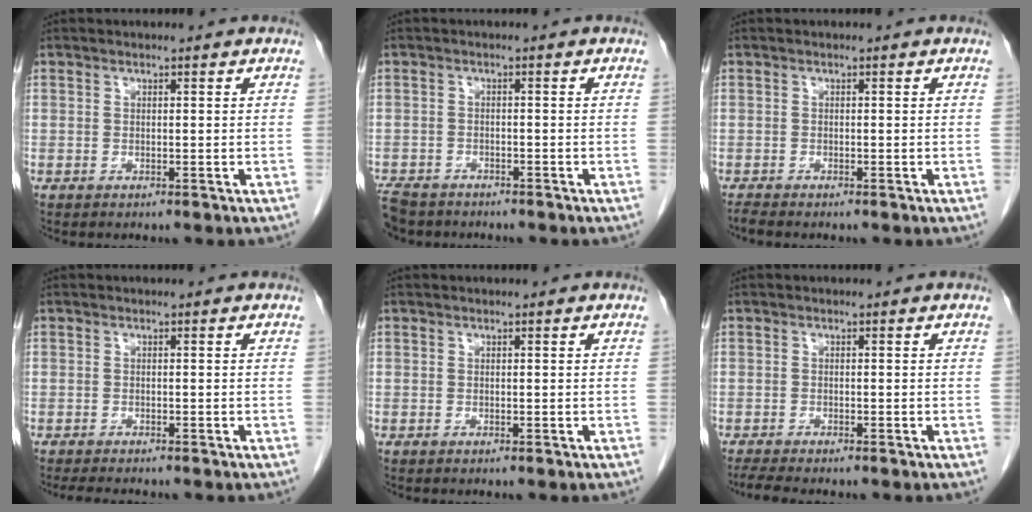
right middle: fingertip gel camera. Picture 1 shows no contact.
{"total": 6.4, "force": [-5.3, 3.0, 1.8], "torque": [-0.038, -0.011, -0.089]}
{"total": 0.9, "force": [-0.8, -0.1, 0.2], "torque": [-0.012, -0.005, -0.018]}
{"total": 3.1, "force": [-2.8, 0.4, 1.4], "torque": [-0.020, -0.008, -0.042]}
{"total": 0.0}
{"total": 3.1, "force": [-2.7, 0.1, 1.5], "torque": [-0.028, -0.009, -0.046]}